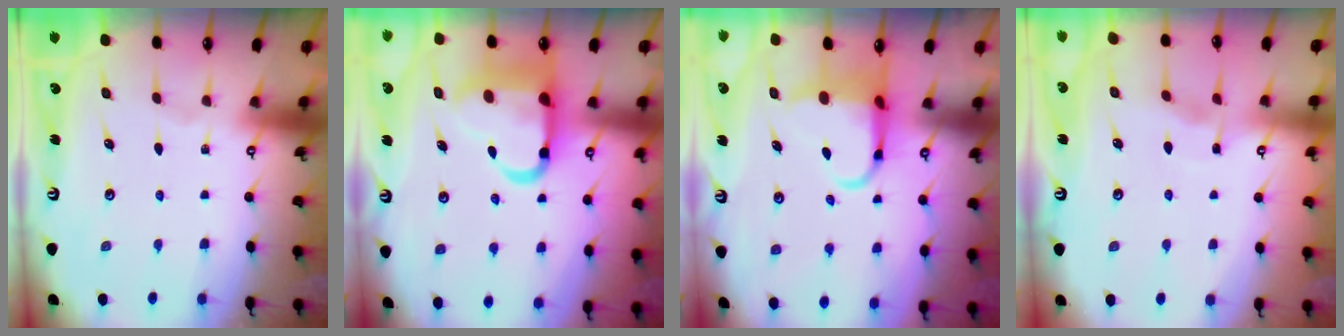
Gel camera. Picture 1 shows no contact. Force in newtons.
{"total": 15.0, "press": 14.9, "slide": 1.6}
{"total": 7.6, "press": 7.4, "slide": 1.5}
{"total": 2.4, "press": 2.4, "slide": 0.3}